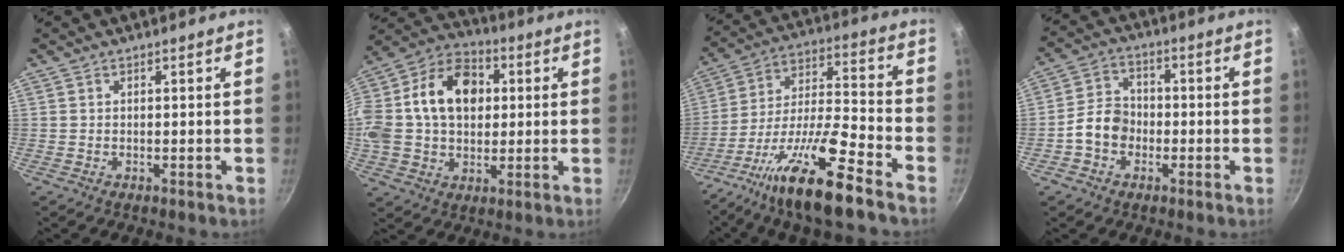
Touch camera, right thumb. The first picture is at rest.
{"total": 22.3, "force": [3.0, 16.0, 15.2], "torque": [-0.279, 0.040, 0.038]}
{"total": 17.9, "force": [-11.6, 3.1, 13.3], "torque": [-0.238, 0.070, -0.218]}
{"total": 7.0, "force": [-2.0, 5.6, 3.7], "torque": [-0.041, 0.027, -0.049]}